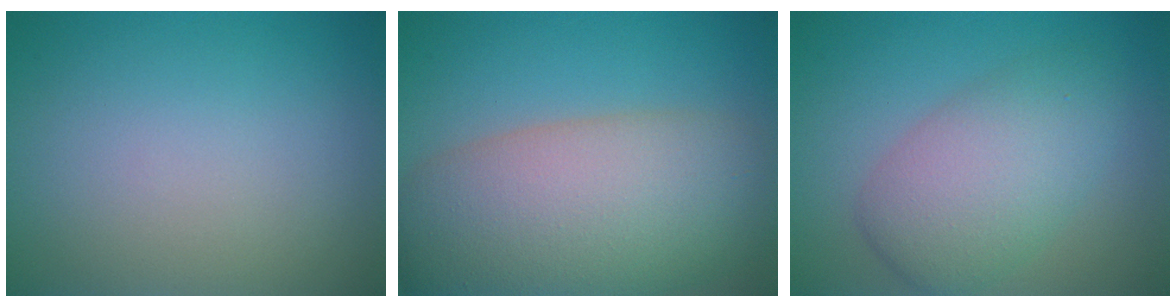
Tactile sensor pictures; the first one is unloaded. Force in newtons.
{"total": 11.8, "press": 11.8, "slide": 0.7}
{"total": 5.8, "press": 5.8, "slide": 0.3}